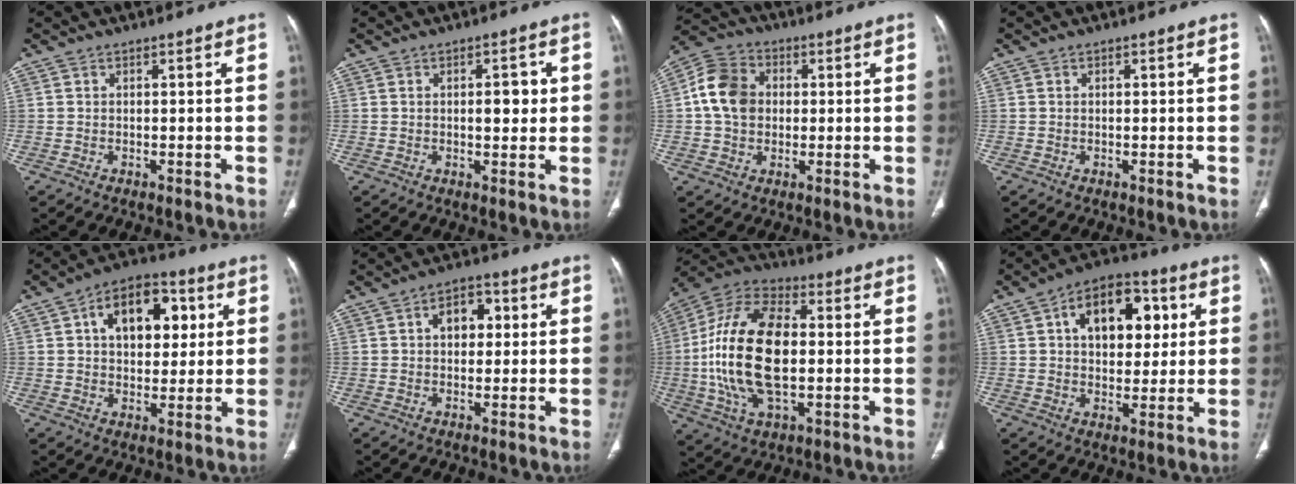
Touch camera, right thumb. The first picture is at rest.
{"total": 4.0, "force": [0.5, 2.1, 3.5], "torque": [-0.037, -0.001, 0.007]}
{"total": 9.2, "force": [0.9, 7.6, 5.2], "torque": [-0.082, 0.015, 0.009]}
{"total": 0.0}
{"total": 14.1, "force": [3.8, 9.0, 10.2], "torque": [-0.110, 0.010, 0.054]}
{"total": 6.7, "force": [1.3, 4.5, 4.7], "torque": [-0.044, 0.012, 0.014]}
{"total": 22.1, "force": [-0.7, 11.9, 18.6], "torque": [-0.374, 0.013, -0.013]}
{"total": 15.2, "force": [4.0, 9.7, 11.0], "torque": [-0.119, 0.010, 0.059]}